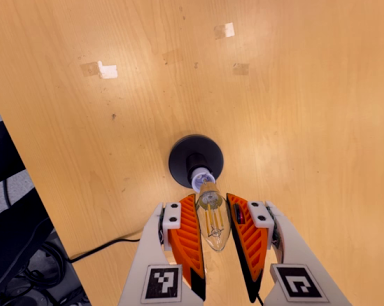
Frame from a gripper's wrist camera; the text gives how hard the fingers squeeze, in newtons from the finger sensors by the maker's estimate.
{"total": 9.9, "left": 9.6, "right": 10.2}